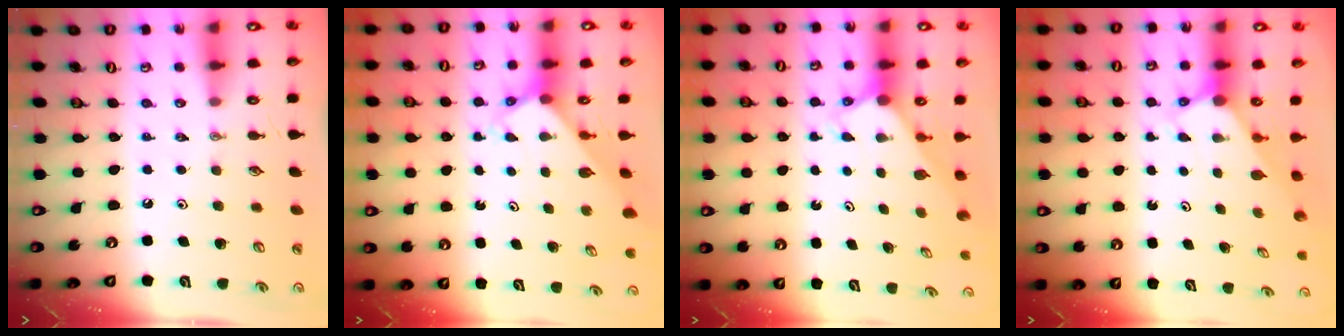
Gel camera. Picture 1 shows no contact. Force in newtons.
{"total": 2.5, "press": 2.5, "slide": 0.1}
{"total": 2.6, "press": 2.6, "slide": 0.2}
{"total": 2.9, "press": 2.9, "slide": 0.0}